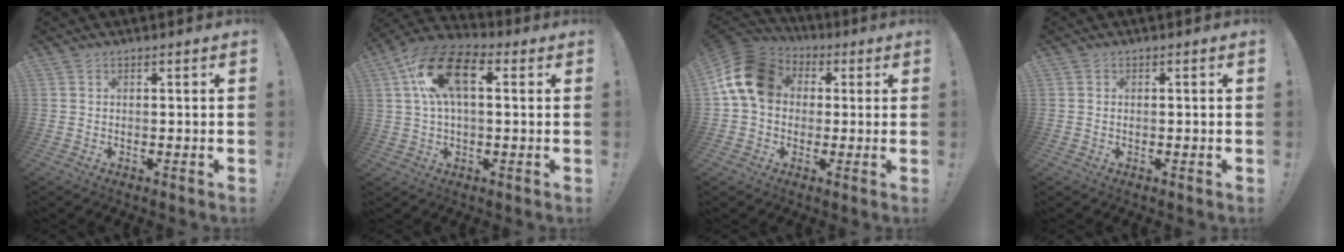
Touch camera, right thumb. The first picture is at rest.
{"total": 16.5, "force": [4.3, 9.0, 13.1], "torque": [-0.232, 0.015, 0.080]}
{"total": 16.7, "force": [3.5, 12.7, 10.3], "torque": [-0.182, 0.008, 0.072]}
{"total": 0.0}